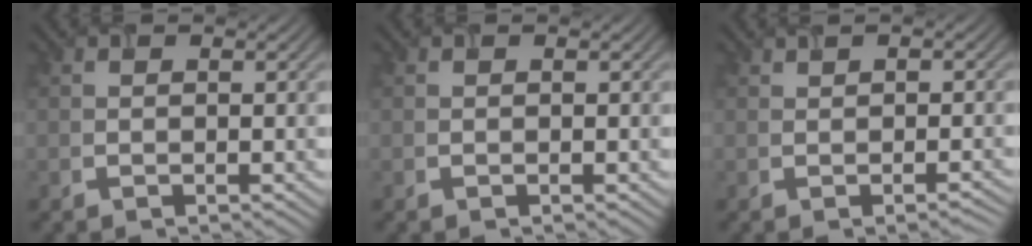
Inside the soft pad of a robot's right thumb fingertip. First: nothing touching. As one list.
[{"total": 0.0}, {"total": 1.4, "force": [0.0, 0.3, 1.4], "torque": [-0.022, 0.000, 0.005]}]